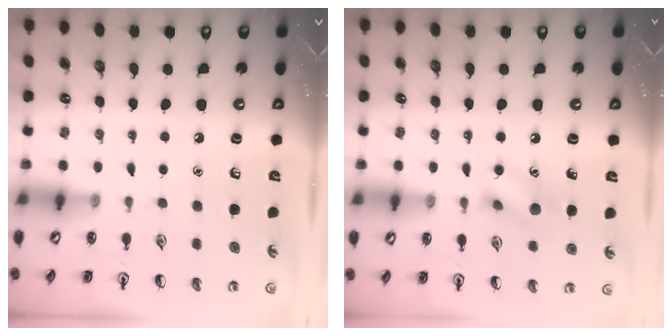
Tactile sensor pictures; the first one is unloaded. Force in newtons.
{"total": 9.5, "press": 9.4, "slide": 0.8}